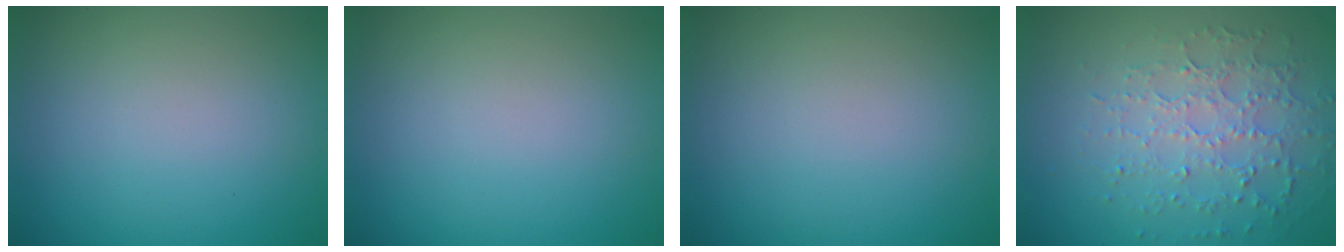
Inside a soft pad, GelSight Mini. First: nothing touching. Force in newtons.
{"total": 0.0}
{"total": 0.0}
{"total": 4.9, "press": 3.5, "slide": 3.4}